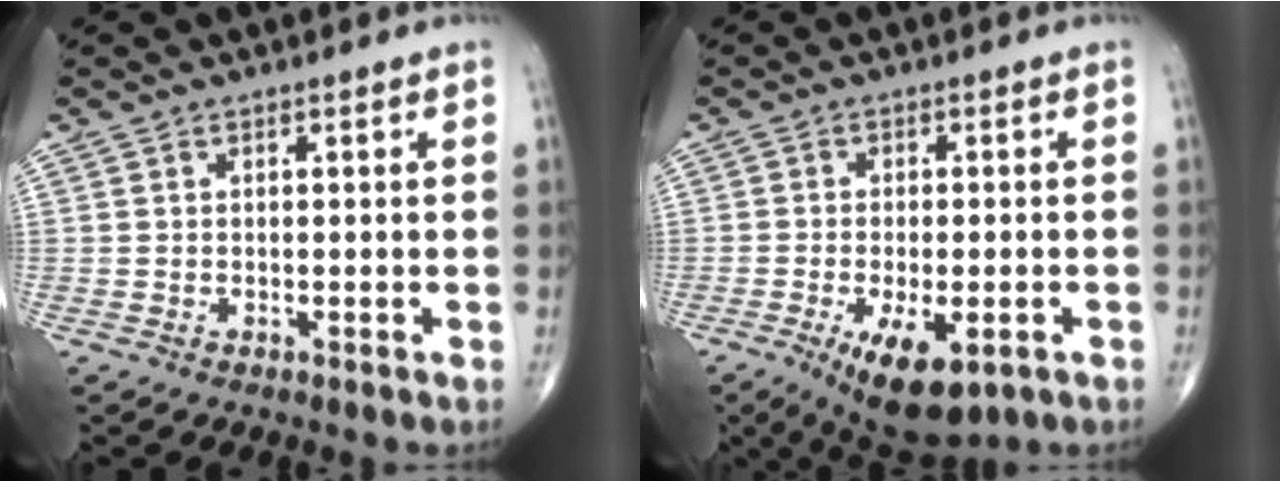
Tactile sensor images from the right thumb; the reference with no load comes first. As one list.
[{"total": 11.0, "force": [-4.8, 4.7, 8.8], "torque": [-0.136, -0.005, -0.066]}]